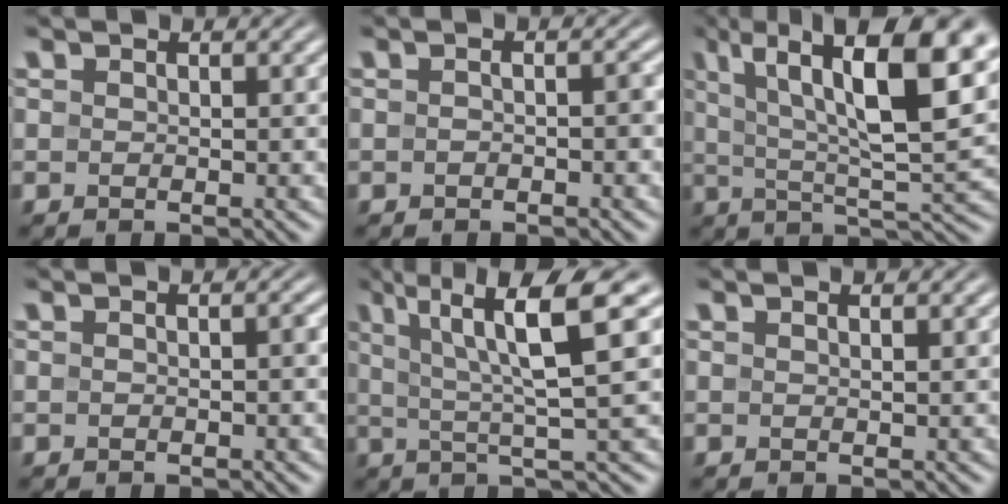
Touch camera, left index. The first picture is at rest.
{"total": 1.2, "force": [-0.4, 0.4, 1.1], "torque": [-0.019, 0.003, -0.007]}
{"total": 13.7, "force": [5.4, 3.9, 11.9], "torque": [-0.192, 0.013, 0.089]}
{"total": 0.6, "force": [-0.1, 0.1, 0.6], "torque": [-0.012, 0.002, -0.002]}
{"total": 8.4, "force": [3.0, 1.2, 7.7], "torque": [-0.119, 0.017, 0.048]}
{"total": 1.3, "force": [0.8, 0.4, 1.0], "torque": [-0.009, 0.003, 0.003]}